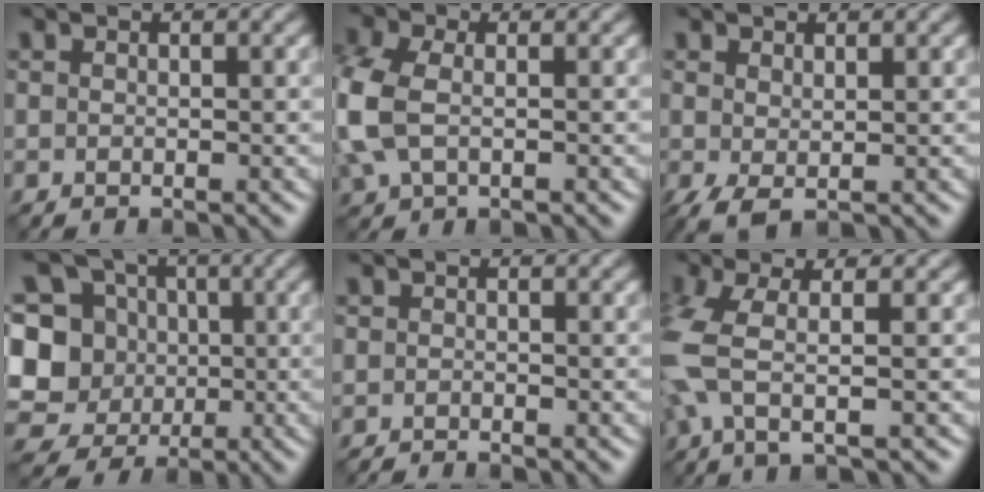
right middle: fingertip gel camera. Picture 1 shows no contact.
{"total": 5.2, "force": [-0.5, 3.1, 4.1], "torque": [-0.118, 0.000, -0.019]}
{"total": 1.8, "force": [-0.3, 0.1, 1.7], "torque": [-0.046, -0.006, -0.007]}
{"total": 12.0, "force": [0.2, 11.2, 4.4], "torque": [-0.146, 0.042, -0.015]}
{"total": 0.9, "force": [-0.9, -0.1, -0.1], "torque": [0.006, -0.004, -0.019]}
{"total": 4.8, "force": [-0.4, 1.2, 4.6], "torque": [-0.116, -0.005, -0.013]}